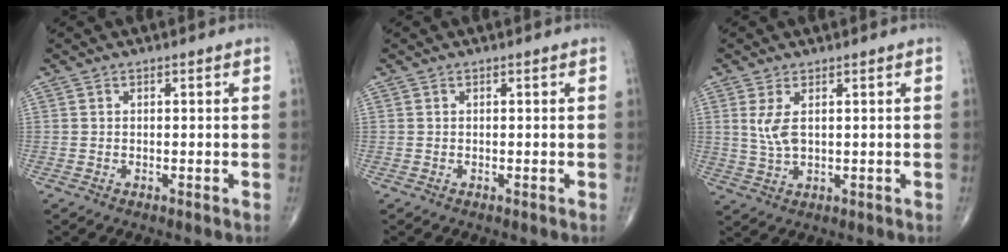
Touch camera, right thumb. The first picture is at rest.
{"total": 0.0}
{"total": 4.3, "force": [1.2, 1.9, 3.6], "torque": [-0.082, -0.005, 0.033]}